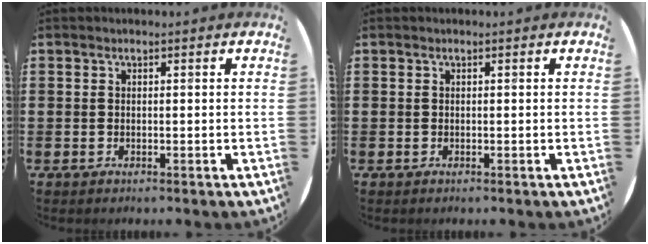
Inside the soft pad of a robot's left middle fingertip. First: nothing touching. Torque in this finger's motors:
{"motor_torque": [-0.10, 0.10, 0.00, -0.01]}